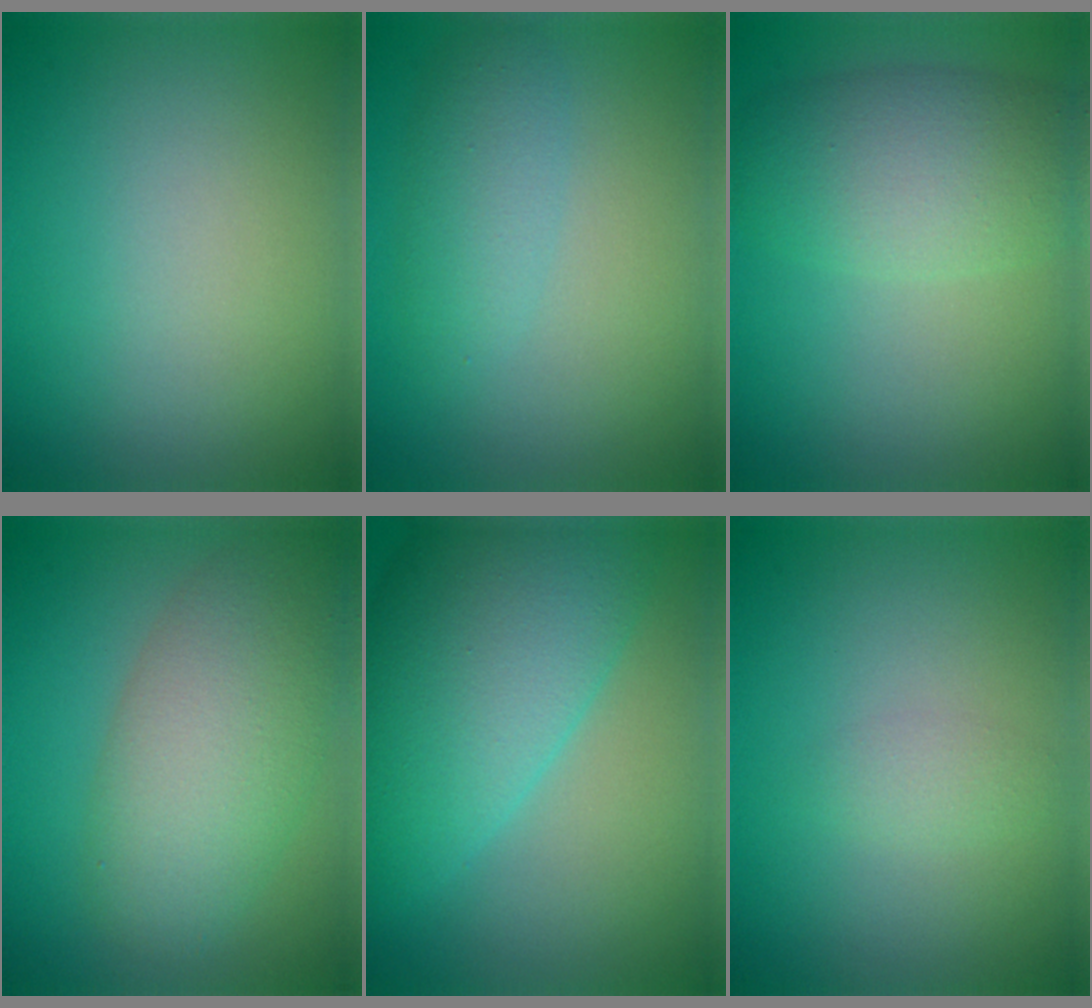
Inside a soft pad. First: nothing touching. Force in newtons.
{"total": 2.4, "press": 2.4, "slide": 0.2}
{"total": 5.5, "press": 5.5, "slide": 0.4}
{"total": 7.0, "press": 7.0, "slide": 0.4}
{"total": 10.9, "press": 10.9, "slide": 0.3}
{"total": 1.2, "press": 1.2, "slide": 0.0}